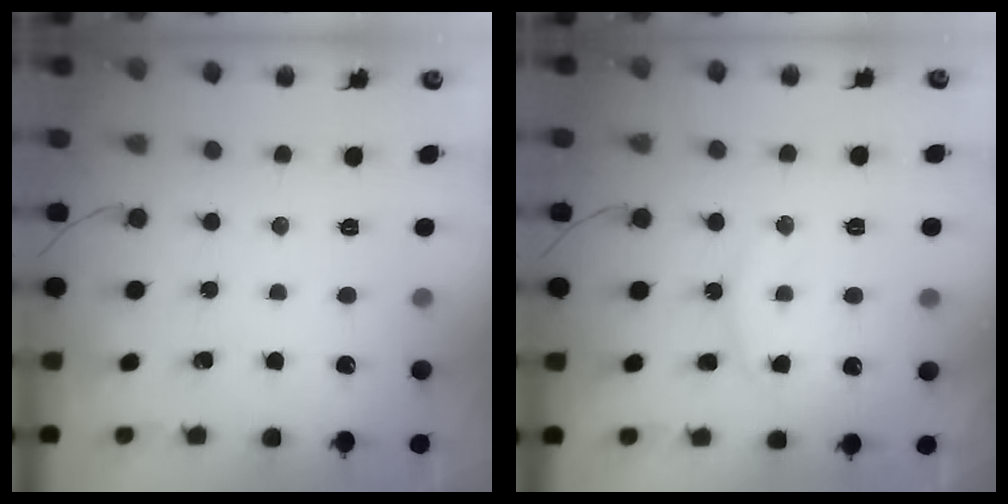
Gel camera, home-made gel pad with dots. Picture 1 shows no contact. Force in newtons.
{"total": 11.9, "press": 11.9, "slide": 0.8}